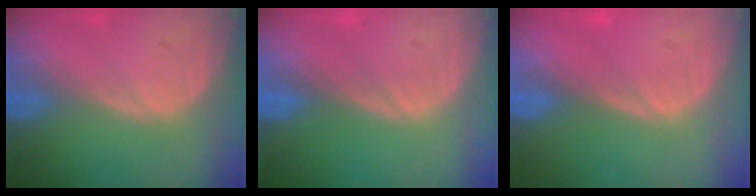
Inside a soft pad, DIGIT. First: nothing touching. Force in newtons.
{"total": 0.0}
{"total": 0.5, "press": 0.1, "slide": 0.5}